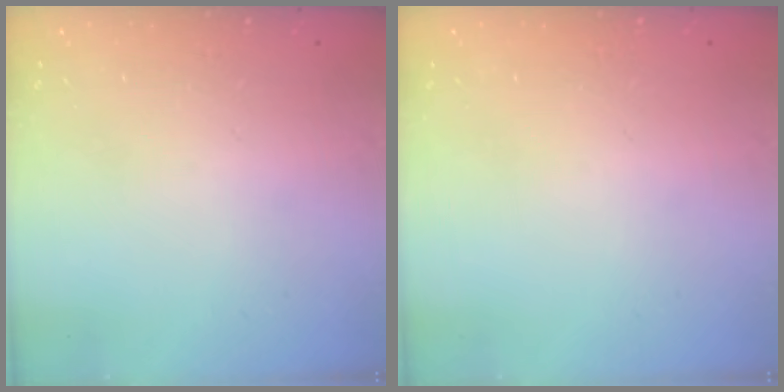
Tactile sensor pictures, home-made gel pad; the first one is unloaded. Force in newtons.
{"total": 0.0}